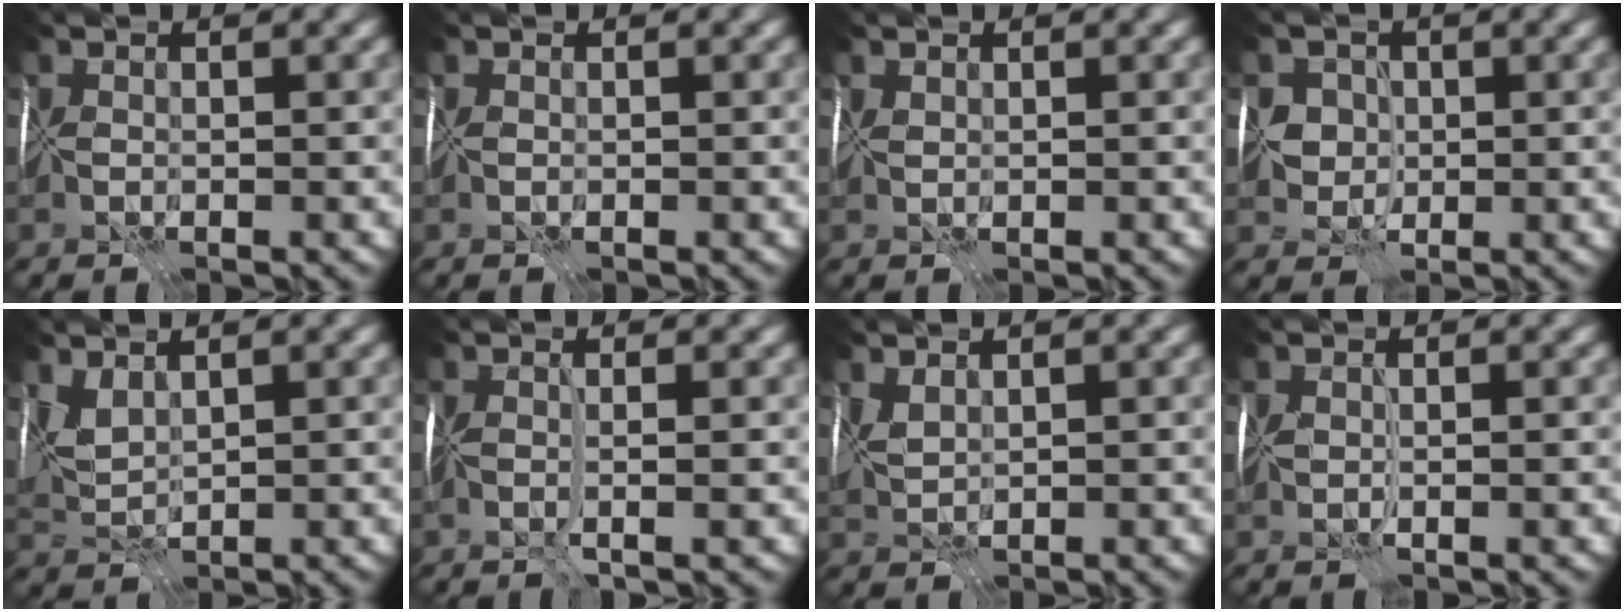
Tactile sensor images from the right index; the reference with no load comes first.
{"total": 0.0}
{"total": 0.6, "force": [0.6, 0.1, 0.1], "torque": [-0.008, 0.006, 0.011]}
{"total": 3.9, "force": [0.8, 3.4, 1.8], "torque": [-0.026, 0.012, 0.008]}
{"total": 2.3, "force": [1.5, 0.9, 1.5], "torque": [-0.039, 0.002, 0.034]}
{"total": 2.3, "force": [0.0, 0.4, 2.3], "torque": [-0.032, 0.000, -0.002]}
{"total": 1.5, "force": [1.0, 0.5, 1.0], "torque": [-0.030, 0.003, 0.025]}
{"total": 1.5, "force": [0.3, 0.6, 1.3], "torque": [-0.022, 0.001, 0.005]}